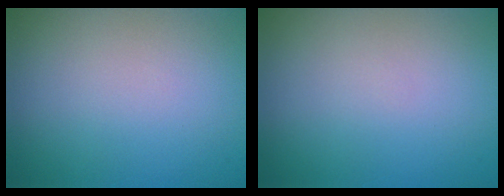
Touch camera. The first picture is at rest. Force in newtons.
{"total": 0.0}